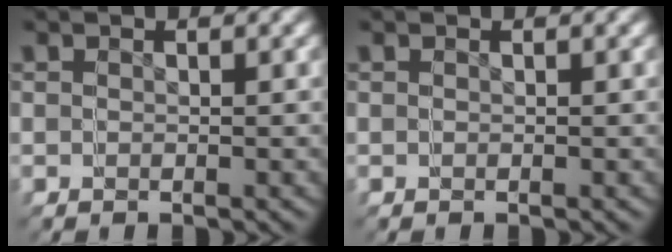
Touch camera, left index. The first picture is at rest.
{"total": 0.0}